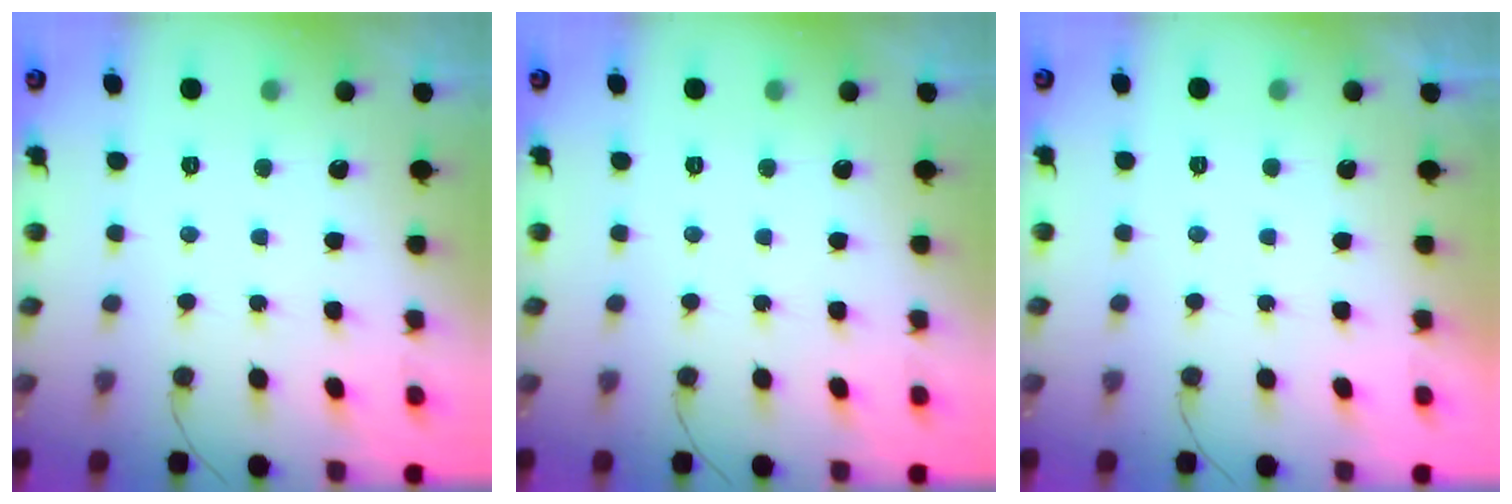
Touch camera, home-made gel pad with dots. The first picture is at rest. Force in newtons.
{"total": 0.0}
{"total": 2.3, "press": 2.3, "slide": 0.4}